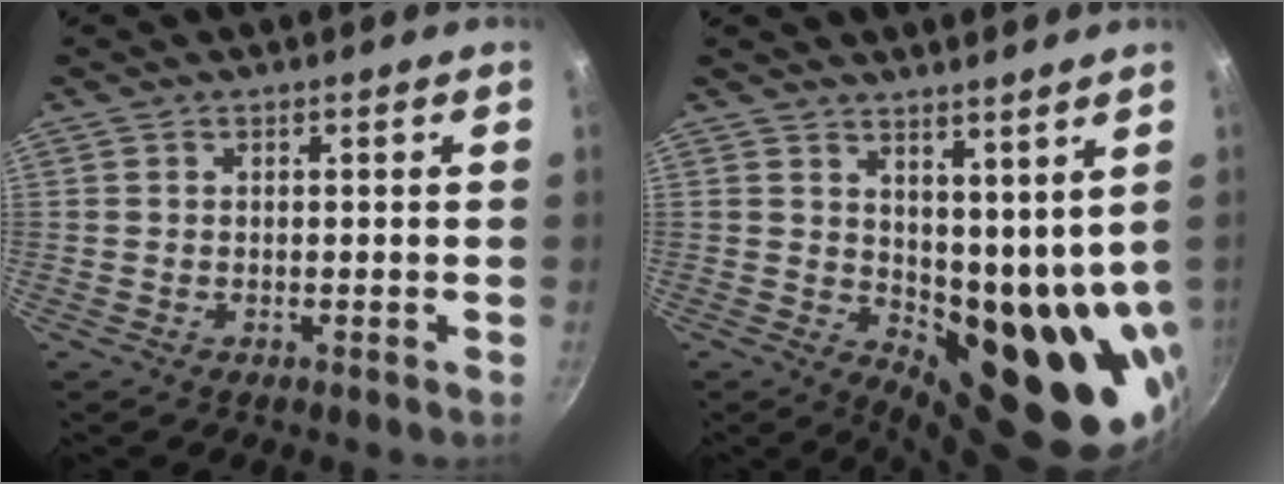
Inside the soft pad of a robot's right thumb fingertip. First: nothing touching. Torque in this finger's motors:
{"motor_torque": [-0.41, 2.29, 0.98, -0.06, 0.35]}